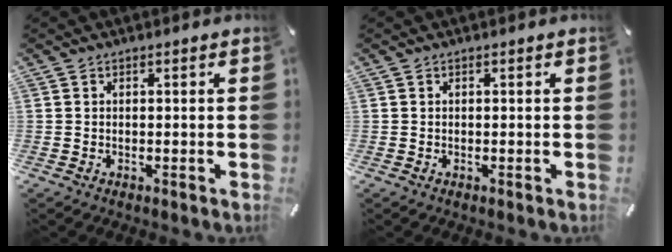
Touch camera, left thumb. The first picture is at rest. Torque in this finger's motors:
{"motor_torque": [-0.01, 0.05, -0.02, -0.03, 0.01]}